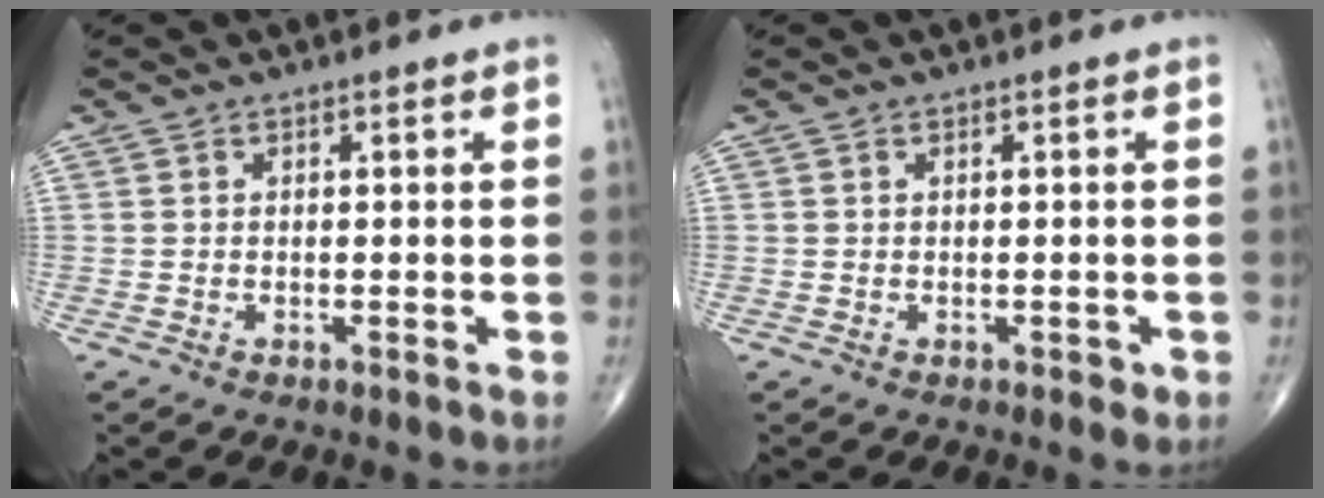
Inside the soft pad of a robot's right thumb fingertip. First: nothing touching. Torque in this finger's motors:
{"motor_torque": [-0.24, 0.20, -0.21, 0.06, -0.03]}